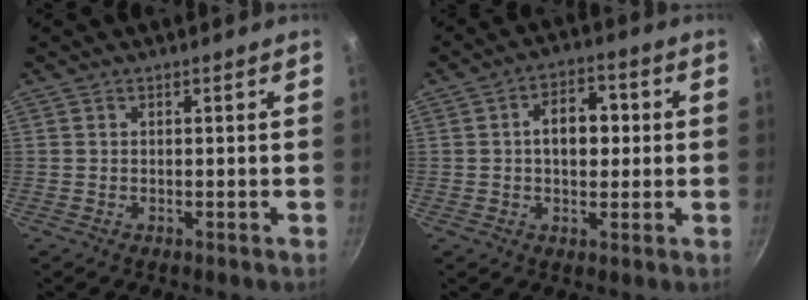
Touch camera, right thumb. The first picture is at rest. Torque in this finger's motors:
{"motor_torque": [0.74, 1.80, 0.45, -0.26, 0.03]}